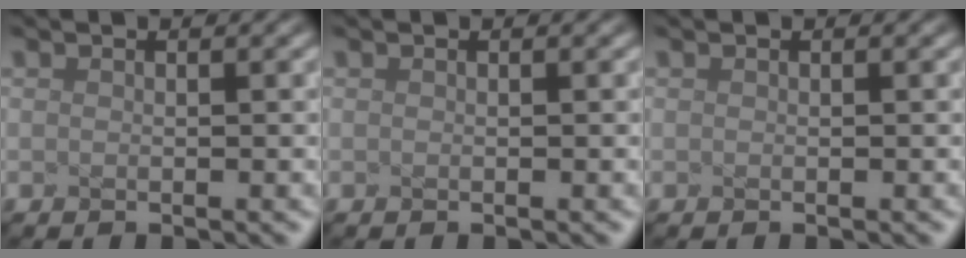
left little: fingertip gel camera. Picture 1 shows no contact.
{"total": 0.0}
{"total": 0.0}